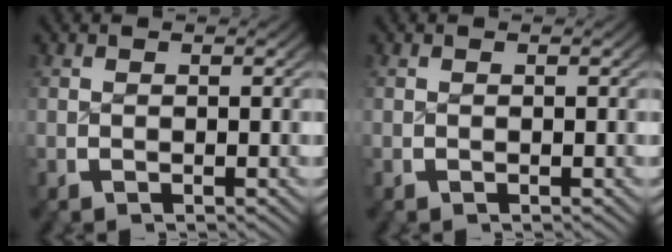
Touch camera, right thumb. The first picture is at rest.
{"total": 0.0}